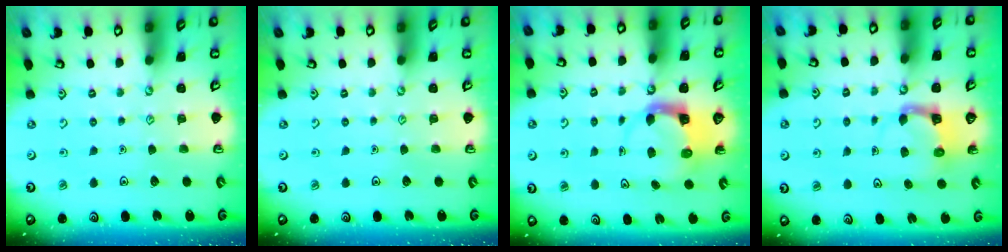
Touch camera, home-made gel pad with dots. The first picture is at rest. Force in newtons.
{"total": 0.0}
{"total": 3.7, "press": 3.6, "slide": 0.5}
{"total": 4.4, "press": 4.4, "slide": 0.3}